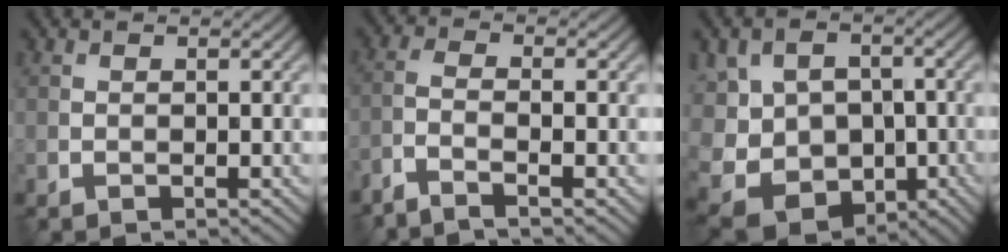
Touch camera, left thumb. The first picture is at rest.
{"total": 3.3, "force": [-2.4, 0.4, 2.3], "torque": [-0.044, -0.001, -0.064]}
{"total": 11.8, "force": [-3.1, 9.2, 6.6], "torque": [-0.171, -0.021, -0.050]}